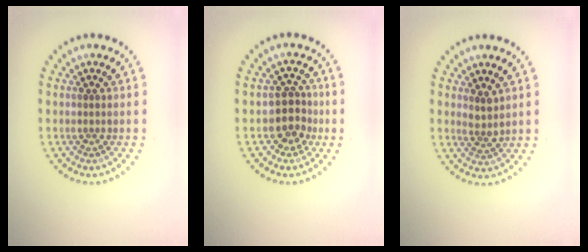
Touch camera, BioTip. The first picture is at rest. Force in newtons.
{"total": 2.8, "press": 2.5, "slide": 1.3}
{"total": 1.7, "press": 1.4, "slide": 1.0}